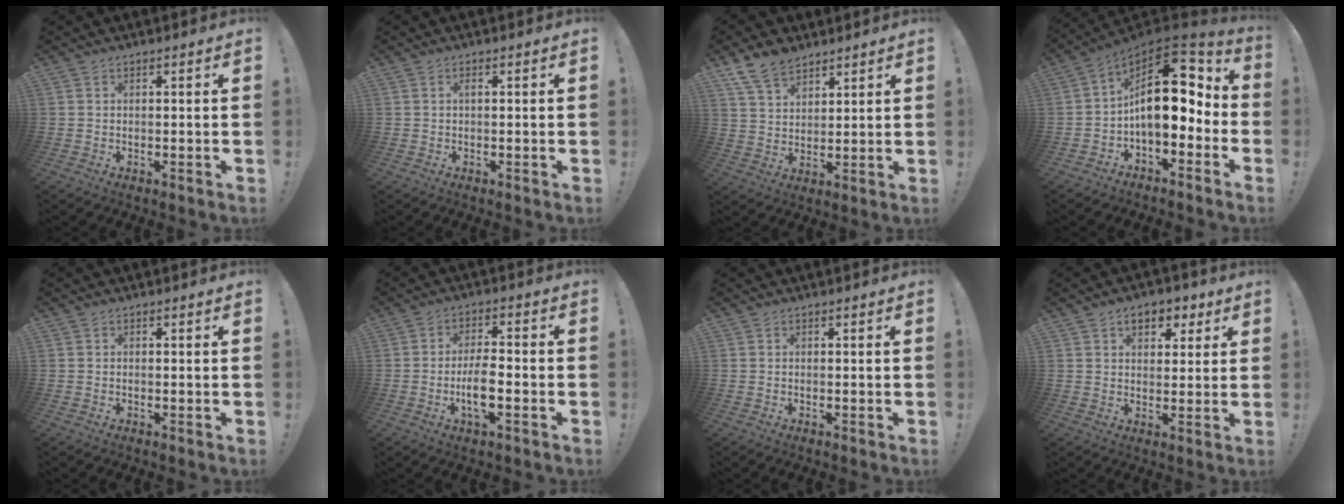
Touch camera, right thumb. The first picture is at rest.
{"total": 0.8, "force": [0.1, 0.1, 0.8], "torque": [-0.012, -0.001, 0.000]}
{"total": 9.4, "force": [7.2, 4.9, 3.5], "torque": [-0.069, -0.036, 0.141]}
{"total": 18.3, "force": [1.4, 9.4, 15.6], "torque": [-0.254, 0.004, 0.027]}
{"total": 0.0}
{"total": 8.2, "force": [-2.3, 2.5, 7.5], "torque": [-0.152, 0.001, -0.042]}
{"total": 0.0}
{"total": 7.1, "force": [3.4, 4.9, 3.9], "torque": [-0.049, -0.005, 0.059]}